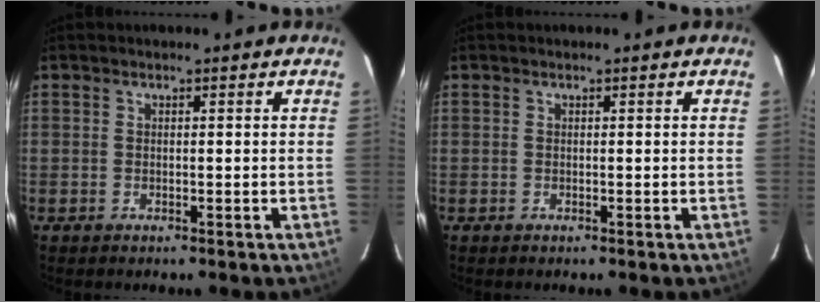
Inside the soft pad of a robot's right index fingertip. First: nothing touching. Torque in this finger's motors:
{"motor_torque": [0.09, 0.00, 0.12, 0.01]}